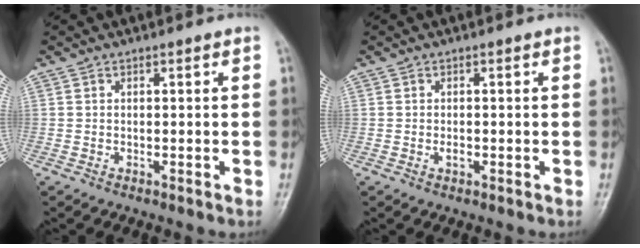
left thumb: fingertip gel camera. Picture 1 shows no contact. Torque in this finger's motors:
{"motor_torque": [-0.04, 0.08, 0.29, 0.39, 0.00]}